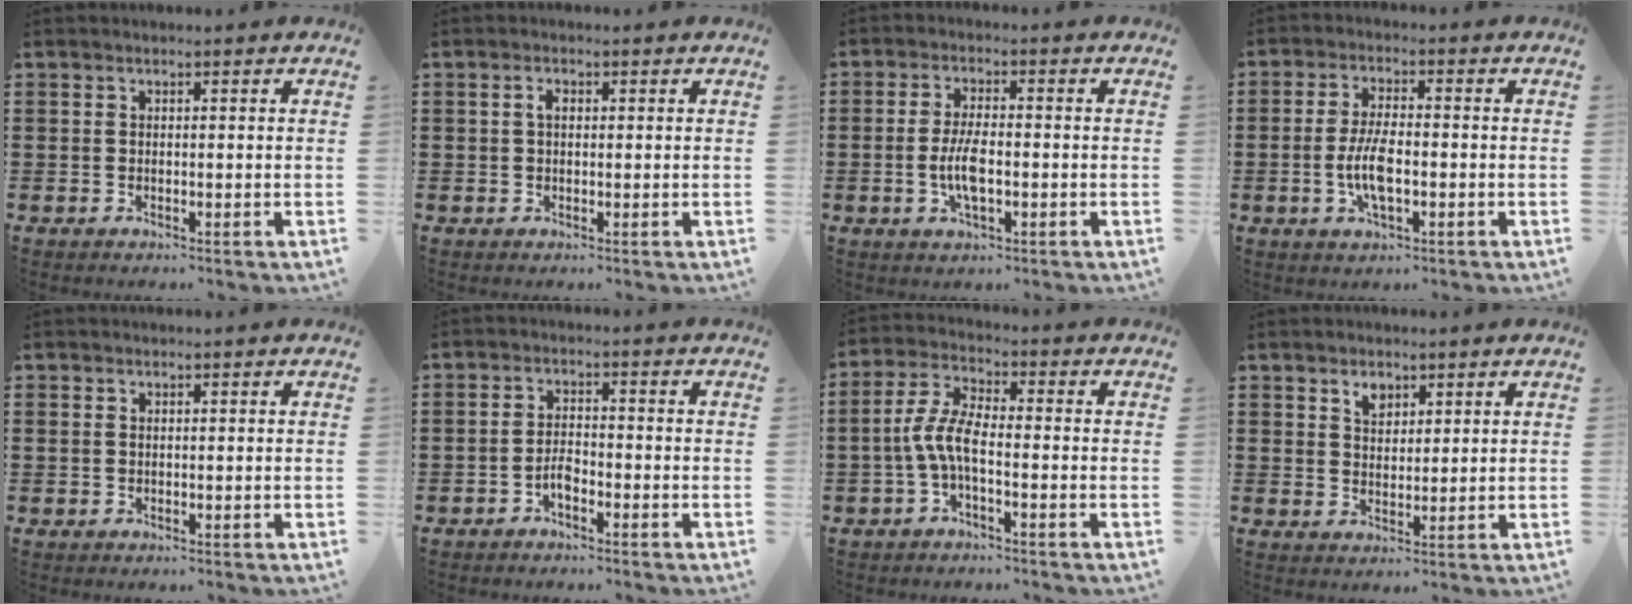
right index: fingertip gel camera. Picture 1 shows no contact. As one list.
[{"total": 1.6, "force": [0.2, 0.8, 1.4], "torque": [-0.028, 0.007, 0.002]}, {"total": 5.8, "force": [-1.2, 1.8, 5.4], "torque": [-0.115, -0.004, -0.026]}, {"total": 6.5, "force": [-1.5, 2.1, 6.0], "torque": [-0.132, -0.005, -0.032]}, {"total": 0.6, "force": [0.1, 0.5, 0.3], "torque": [-0.008, 0.003, 0.002]}, {"total": 2.7, "force": [-1.7, 0.9, 1.8], "torque": [-0.045, 0.000, -0.036]}, {"total": 5.9, "force": [-2.0, 1.8, 5.2], "torque": [-0.127, -0.008, -0.045]}, {"total": 2.7, "force": [1.8, 1.6, 1.2], "torque": [-0.021, 0.000, 0.032]}]